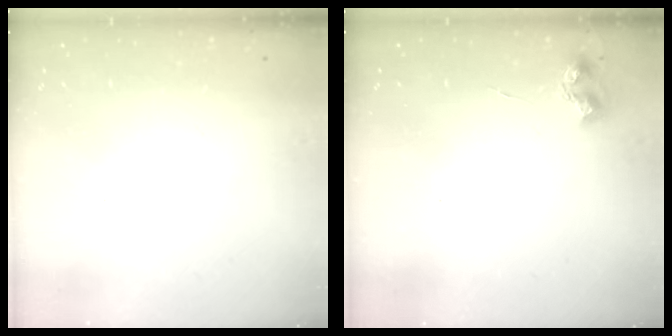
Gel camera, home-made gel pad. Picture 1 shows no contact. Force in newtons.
{"total": 6.2, "press": 6.1, "slide": 0.8}